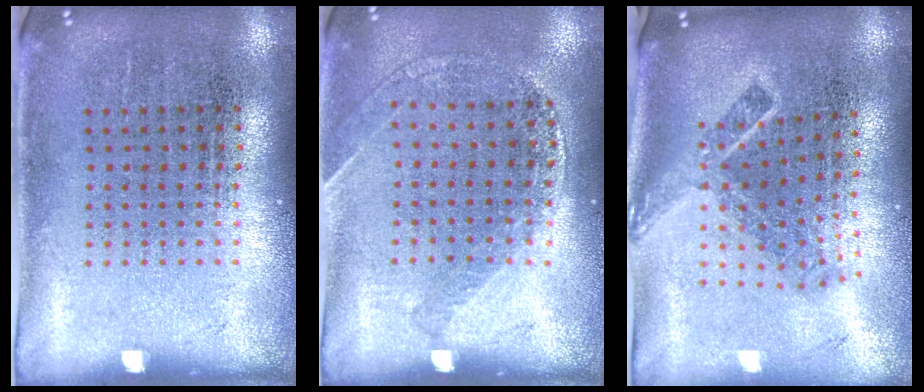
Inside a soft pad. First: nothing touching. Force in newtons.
{"total": 1.1, "press": 1.1, "slide": 0.2}
{"total": 2.2, "press": 1.5, "slide": 1.6}